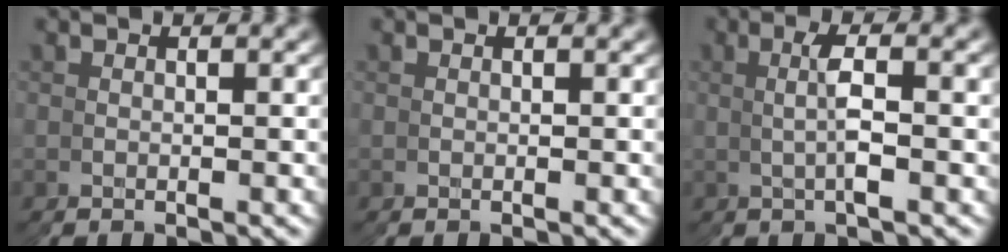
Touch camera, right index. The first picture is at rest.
{"total": 0.0}
{"total": 2.5, "force": [0.4, -0.7, 2.4], "torque": [-0.036, 0.018, 0.002]}